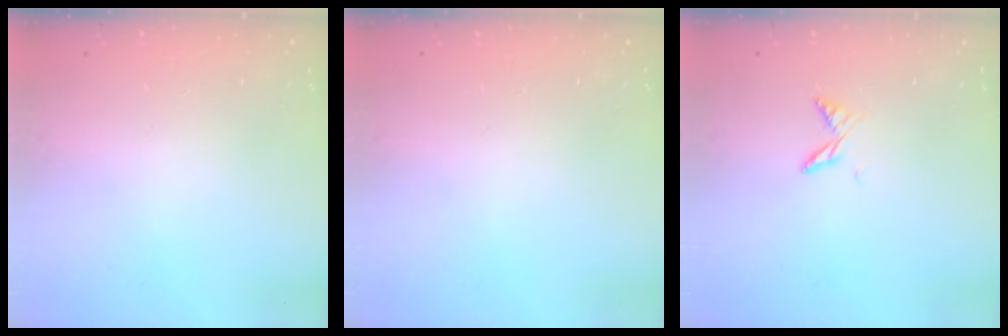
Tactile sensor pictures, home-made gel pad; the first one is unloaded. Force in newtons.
{"total": 0.0}
{"total": 5.2, "press": 5.2, "slide": 0.6}